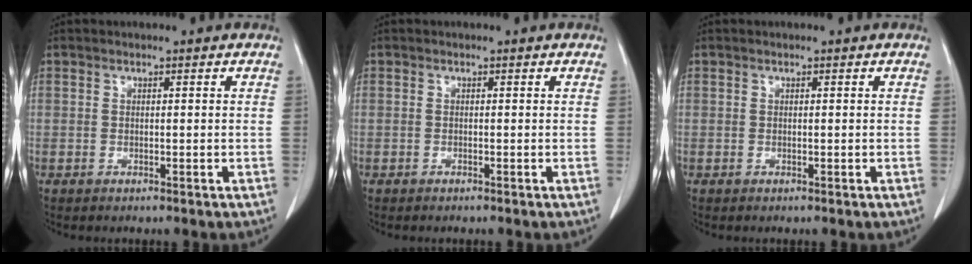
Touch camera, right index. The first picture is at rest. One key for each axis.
{"total": 0.0}
{"total": 0.0}